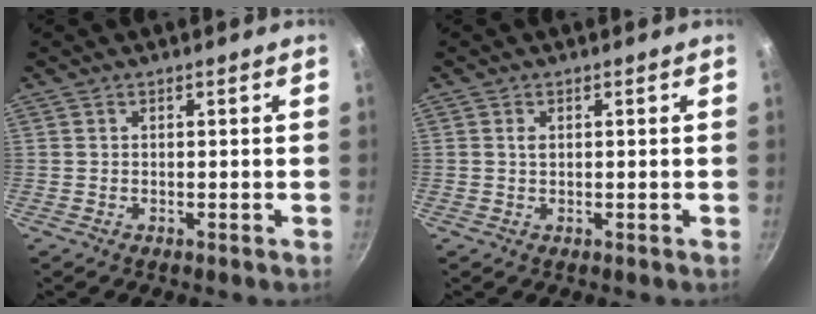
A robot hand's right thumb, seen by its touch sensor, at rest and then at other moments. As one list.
[{"total": 1.0, "force": [0.3, 0.6, 0.7], "torque": [-0.011, 0.000, 0.004]}]